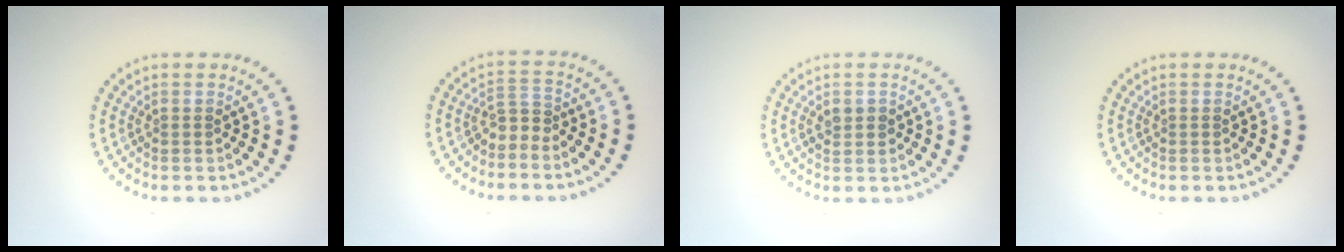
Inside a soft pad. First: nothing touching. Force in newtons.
{"total": 1.8, "press": 1.1, "slide": 1.4}
{"total": 1.5, "press": 1.5, "slide": 0.2}
{"total": 0.0}